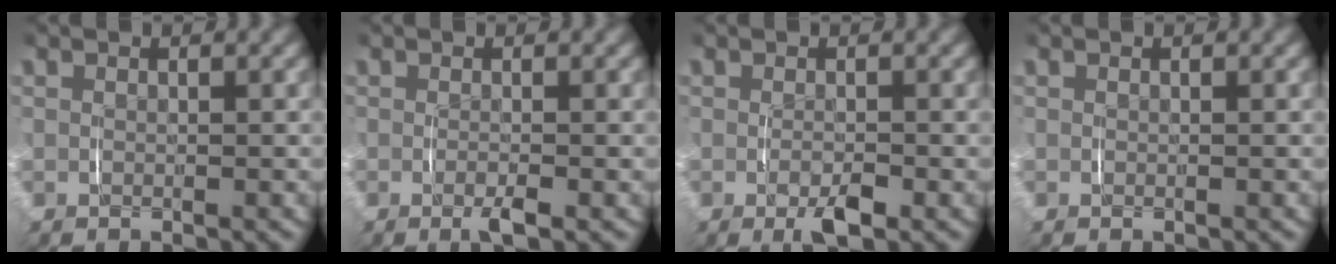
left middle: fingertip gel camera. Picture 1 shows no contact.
{"total": 1.3, "force": [-0.7, 0.1, 1.1], "torque": [-0.024, -0.003, -0.010]}
{"total": 2.1, "force": [-1.0, 0.6, 1.7], "torque": [-0.032, -0.009, -0.014]}
{"total": 0.0}